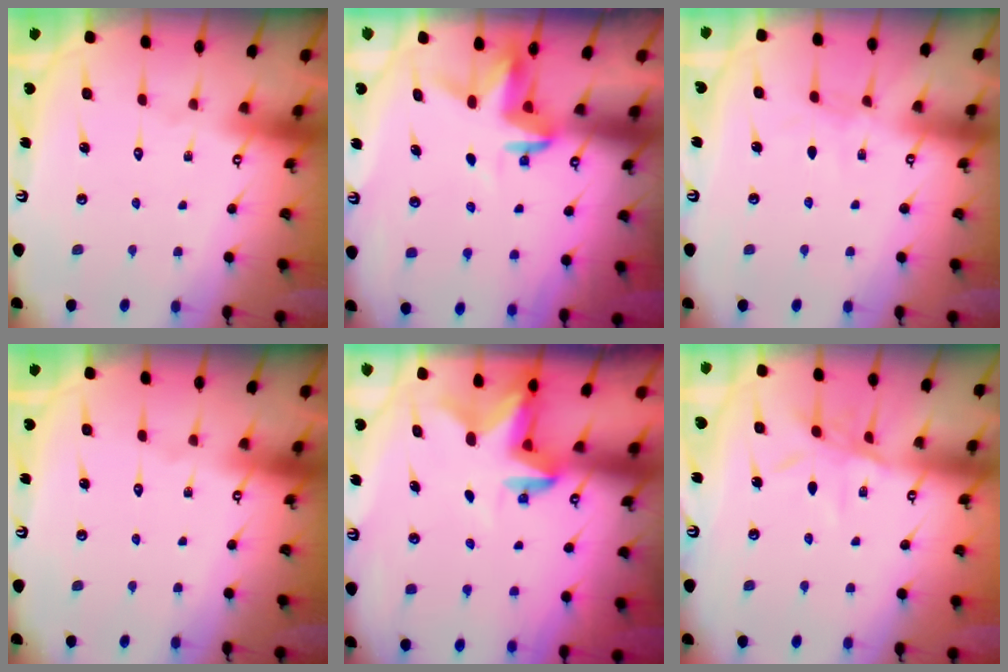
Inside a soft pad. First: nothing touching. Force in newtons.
{"total": 3.5, "press": 3.5, "slide": 0.2}
{"total": 3.6, "press": 3.6, "slide": 0.4}
{"total": 0.0}
{"total": 2.8, "press": 2.7, "slide": 0.5}
{"total": 7.5, "press": 7.5, "slide": 0.4}